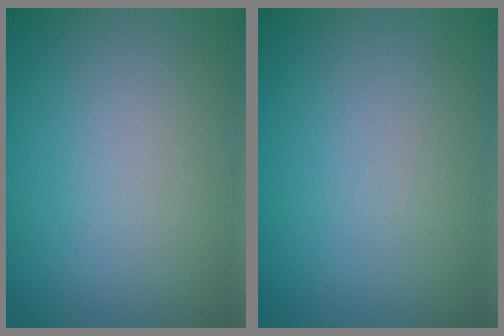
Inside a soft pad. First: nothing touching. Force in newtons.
{"total": 0.0}